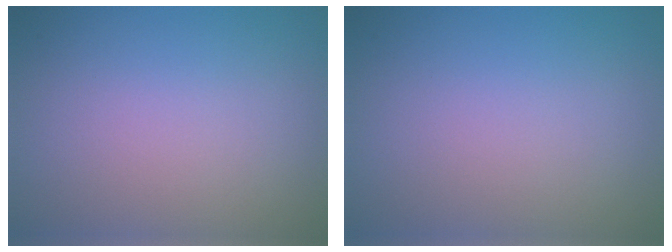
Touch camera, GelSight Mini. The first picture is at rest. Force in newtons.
{"total": 0.0}